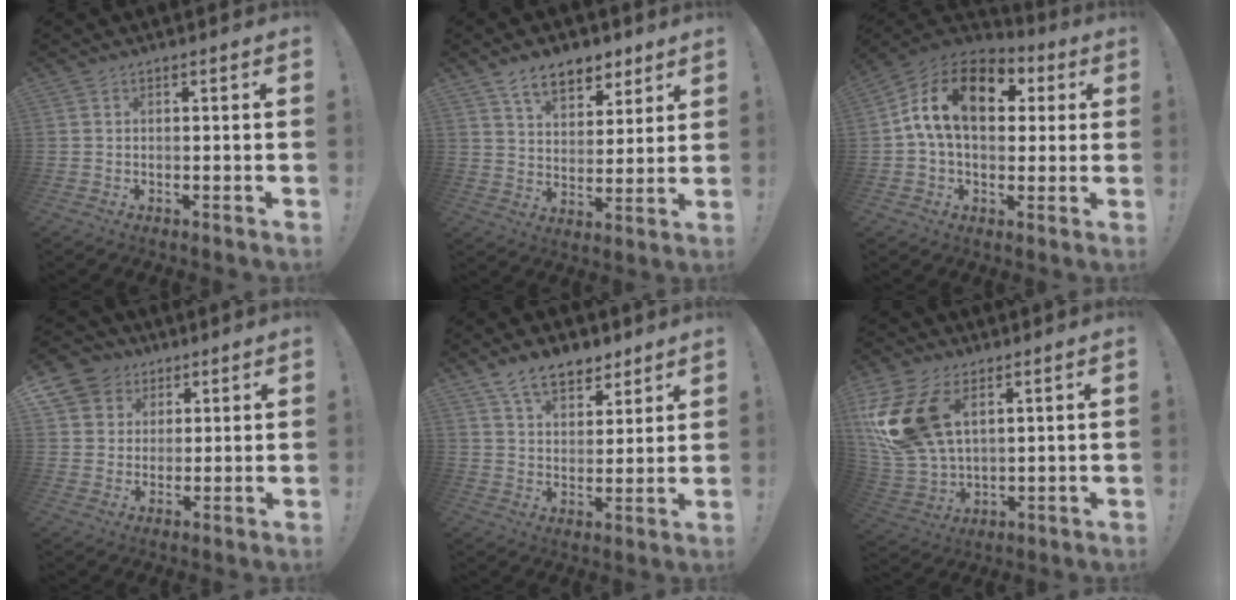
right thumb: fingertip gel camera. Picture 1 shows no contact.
{"total": 11.1, "force": [7.4, 6.4, 5.3], "torque": [-0.065, -0.044, 0.138]}
{"total": 17.4, "force": [4.5, 11.2, 12.6], "torque": [-0.210, 0.002, 0.075]}
{"total": 8.9, "force": [3.9, 7.8, 1.9], "torque": [-0.021, -0.027, 0.079]}
{"total": 10.8, "force": [7.8, 5.9, 4.7], "torque": [-0.067, -0.044, 0.148]}
{"total": 21.5, "force": [7.0, 13.6, 15.1], "torque": [-0.302, -0.031, 0.134]}